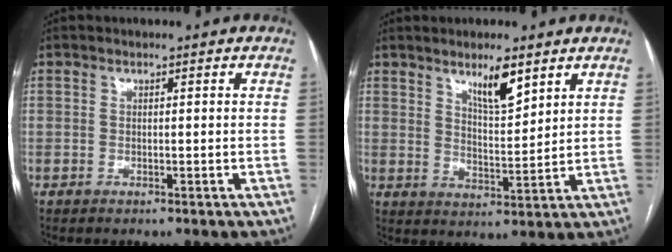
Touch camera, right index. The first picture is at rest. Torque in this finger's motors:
{"motor_torque": [0.26, 0.24, 0.19, 0.08]}